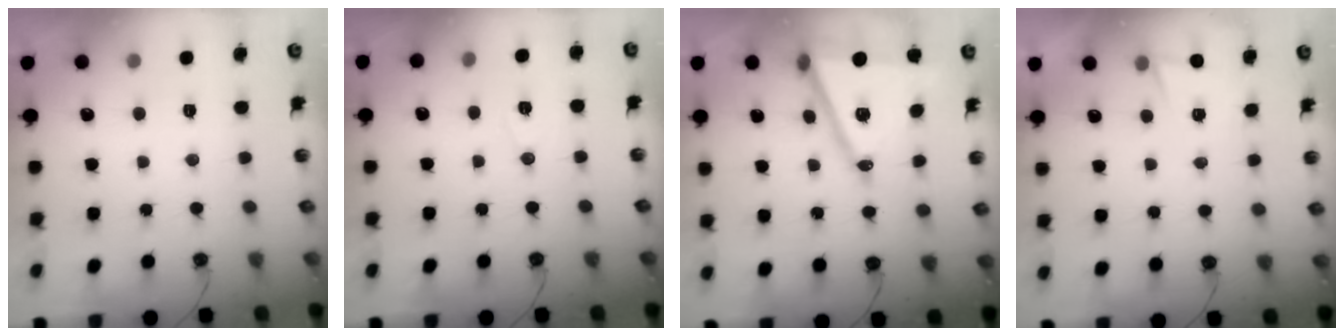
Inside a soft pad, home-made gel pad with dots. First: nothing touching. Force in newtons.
{"total": 5.6, "press": 3.5, "slide": 4.4}
{"total": 15.8, "press": 15.3, "slide": 3.8}
{"total": 2.7, "press": 2.6, "slide": 1.0}